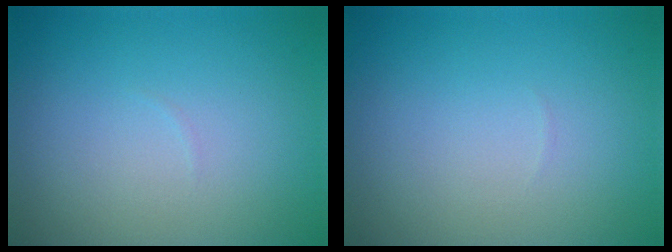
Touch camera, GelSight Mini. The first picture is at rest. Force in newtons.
{"total": 0.0}